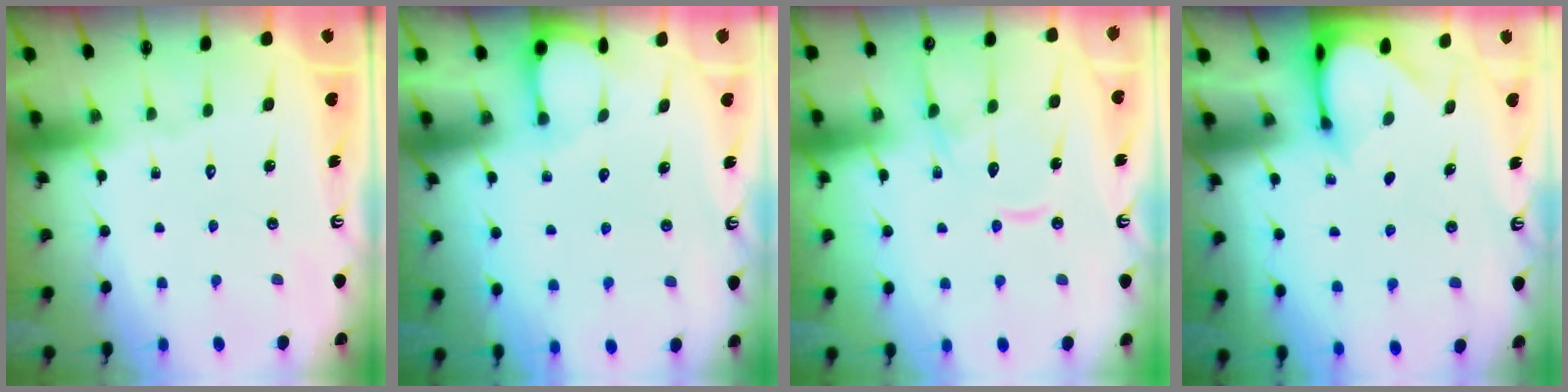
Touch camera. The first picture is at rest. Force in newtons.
{"total": 2.0, "press": 2.0, "slide": 0.3}
{"total": 11.6, "press": 11.5, "slide": 1.3}
{"total": 3.1, "press": 3.1, "slide": 0.3}